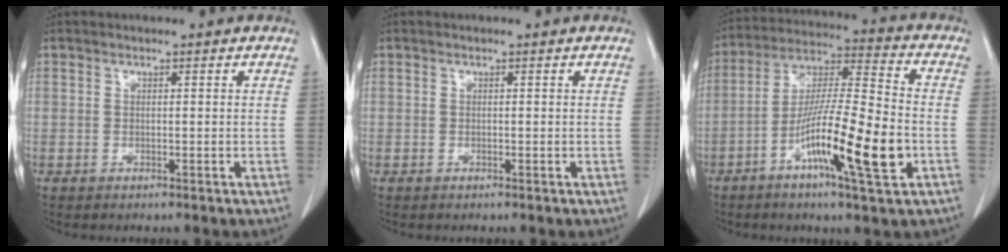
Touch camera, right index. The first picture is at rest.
{"total": 0.0}
{"total": 15.9, "force": [-5.4, 1.1, 14.9], "torque": [-0.267, -0.006, -0.097]}